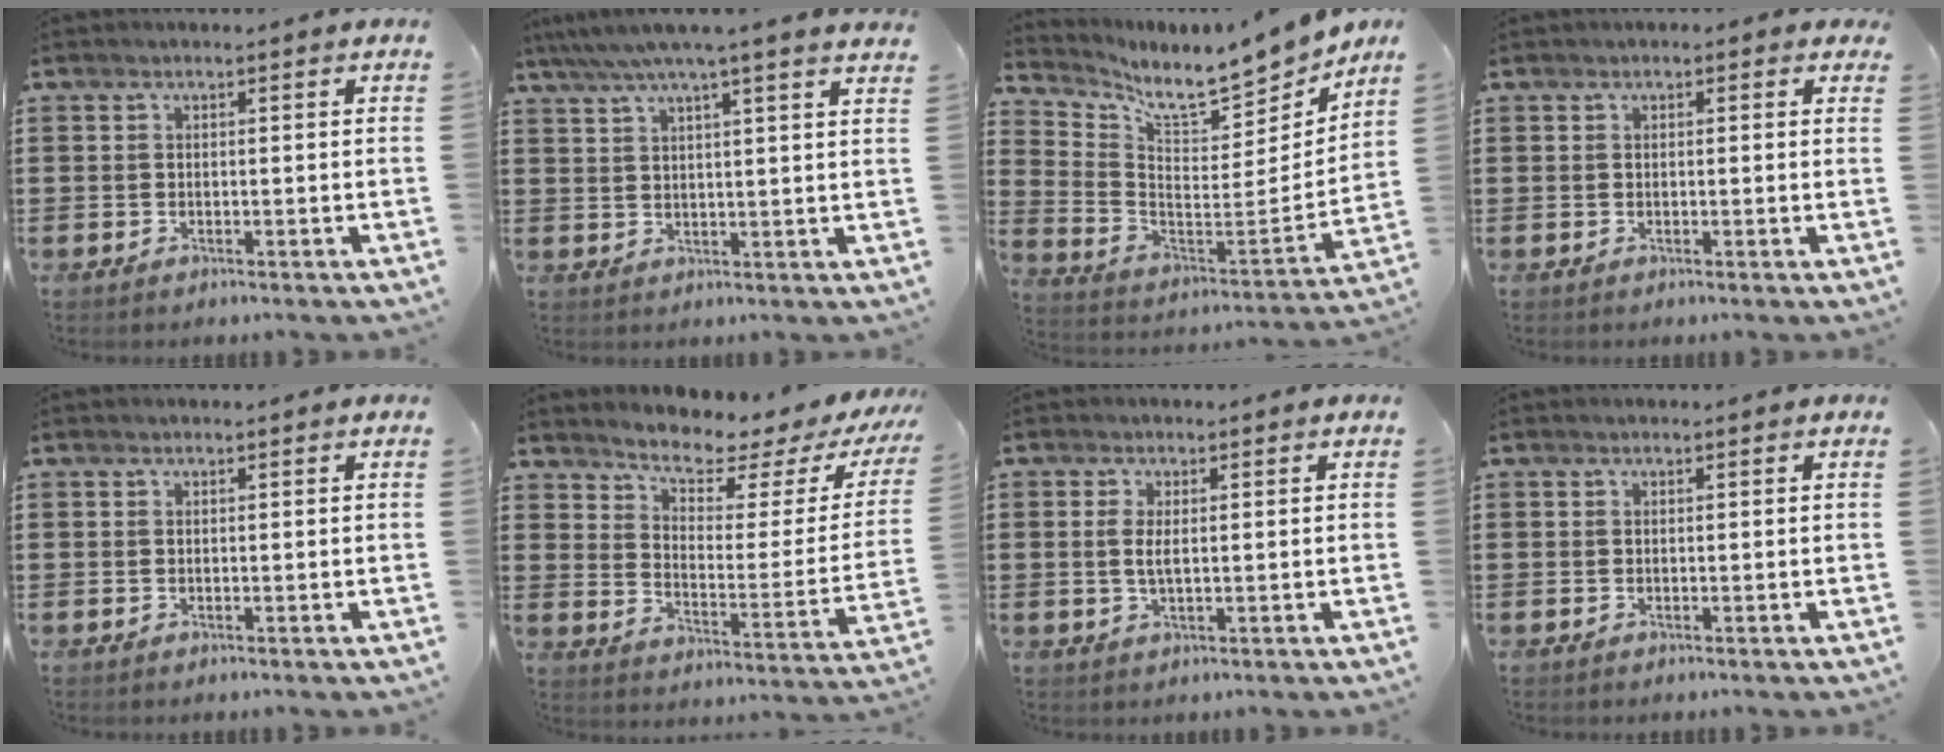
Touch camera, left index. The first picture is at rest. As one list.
[{"total": 5.1, "force": [4.1, -0.5, 3.0], "torque": [-0.071, -0.014, 0.069]}, {"total": 8.2, "force": [7.5, 1.1, 3.2], "torque": [-0.086, -0.069, 0.121]}, {"total": 0.7, "force": [0.2, 0.5, 0.4], "torque": [-0.009, 0.006, 0.002]}, {"total": 0.0}, {"total": 4.8, "force": [4.2, 1.3, 1.9], "torque": [-0.055, -0.036, 0.064]}, {"total": 2.5, "force": [0.4, 0.9, 2.3], "torque": [-0.054, 0.000, 0.003]}, {"total": 0.0}]